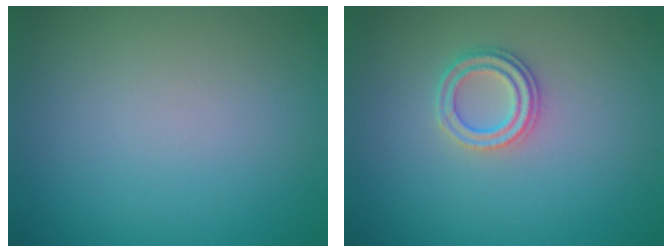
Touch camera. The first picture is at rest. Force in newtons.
{"total": 2.3, "press": 2.2, "slide": 0.8}